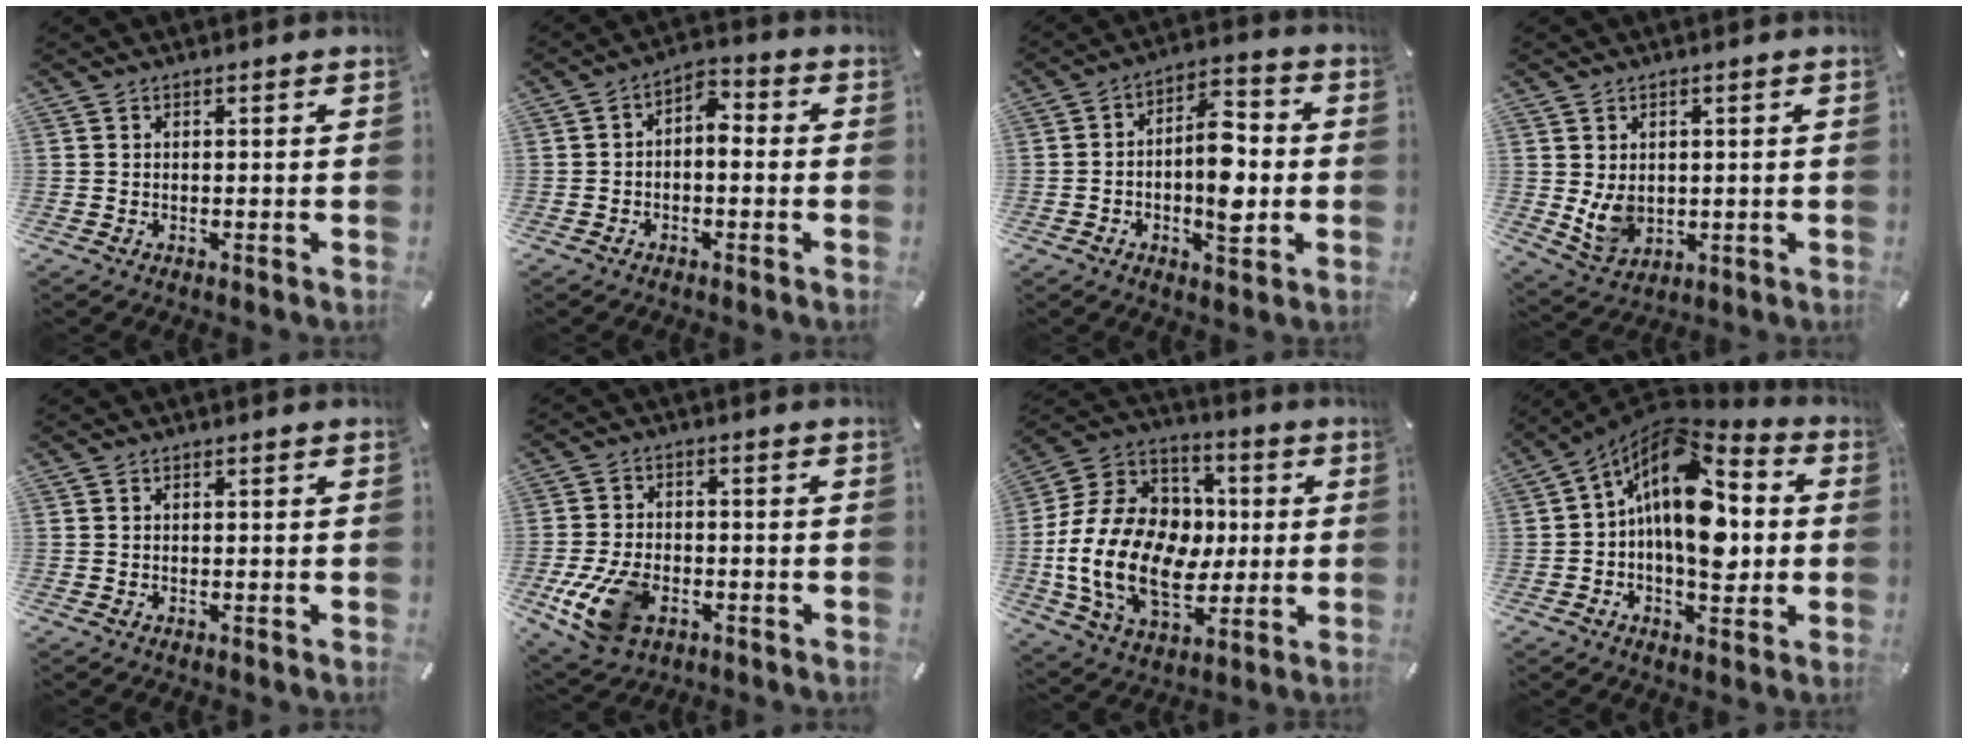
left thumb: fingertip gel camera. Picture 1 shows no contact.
{"total": 4.7, "force": [-1.4, 3.1, 3.2], "torque": [-0.051, 0.012, -0.030]}
{"total": 11.3, "force": [-1.9, 6.4, 9.1], "torque": [-0.137, 0.002, -0.034]}
{"total": 6.7, "force": [0.6, 5.6, 3.7], "torque": [-0.088, -0.007, 0.011]}
{"total": 0.0}
{"total": 12.8, "force": [-4.3, 8.3, 8.7], "torque": [-0.179, 0.007, -0.076]}
{"total": 22.3, "force": [-2.4, 16.8, 14.5], "torque": [-0.299, 0.008, -0.033]}
{"total": 17.9, "force": [2.0, 10.5, 14.4], "torque": [-0.265, -0.034, 0.025]}